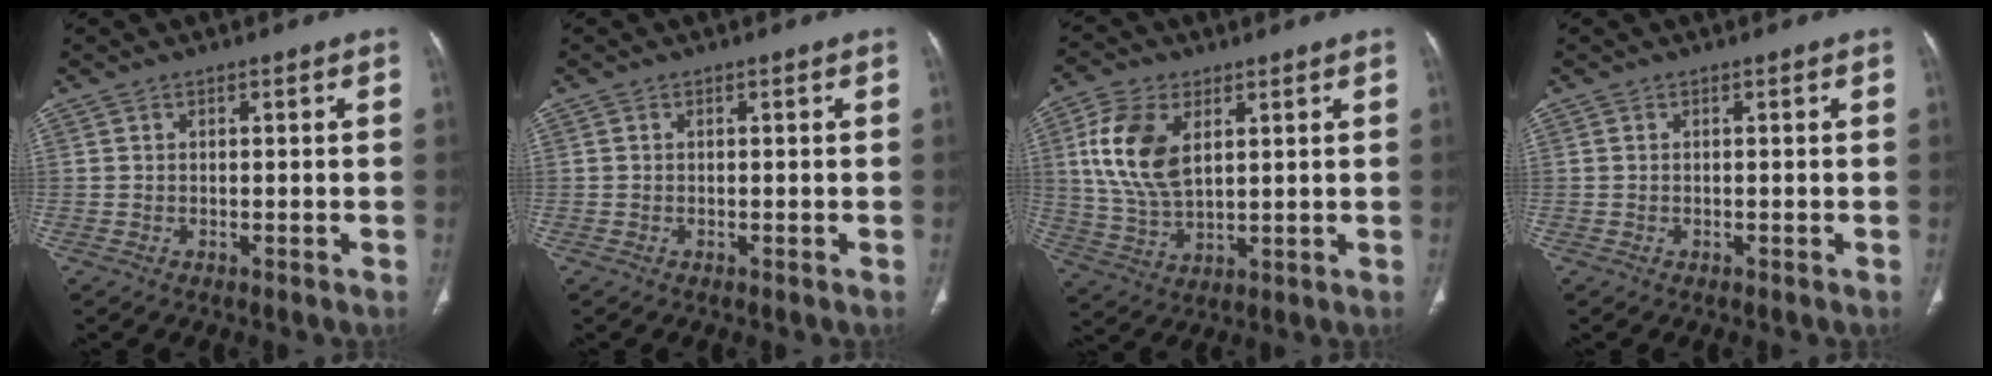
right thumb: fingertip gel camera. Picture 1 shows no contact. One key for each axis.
{"total": 0.0}
{"total": 12.5, "fx": 3.7, "fy": 7.1, "fz": 9.6, "tx": -0.189, "ty": -0.010, "tz": 0.077}
{"total": 0.0}